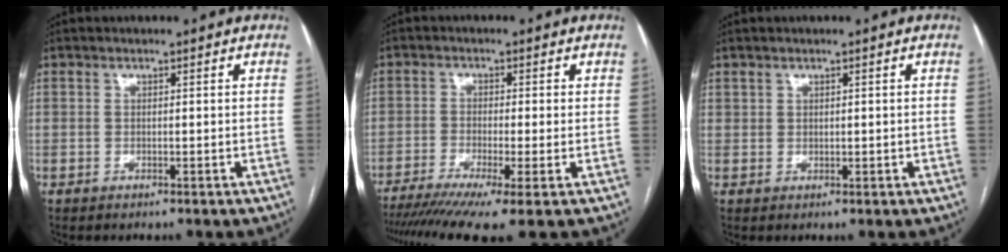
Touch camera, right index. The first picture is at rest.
{"total": 10.8, "force": [-7.6, 0.3, 7.8], "torque": [-0.126, -0.016, -0.123]}
{"total": 0.9, "force": [0.5, 0.6, 0.3], "torque": [0.000, 0.001, 0.010]}